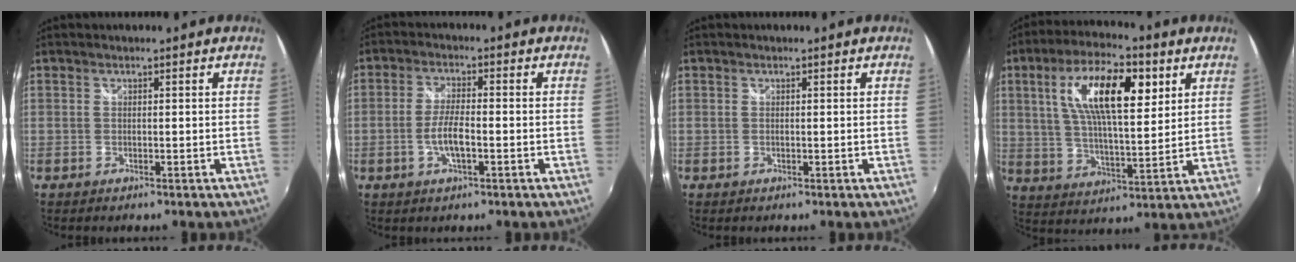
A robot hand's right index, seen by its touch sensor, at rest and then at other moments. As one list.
[{"total": 5.2, "force": [-1.7, 1.3, 4.8], "torque": [-0.099, -0.001, -0.033]}, {"total": 0.0}, {"total": 15.5, "force": [5.8, 5.5, 13.3], "torque": [-0.237, 0.019, 0.100]}]